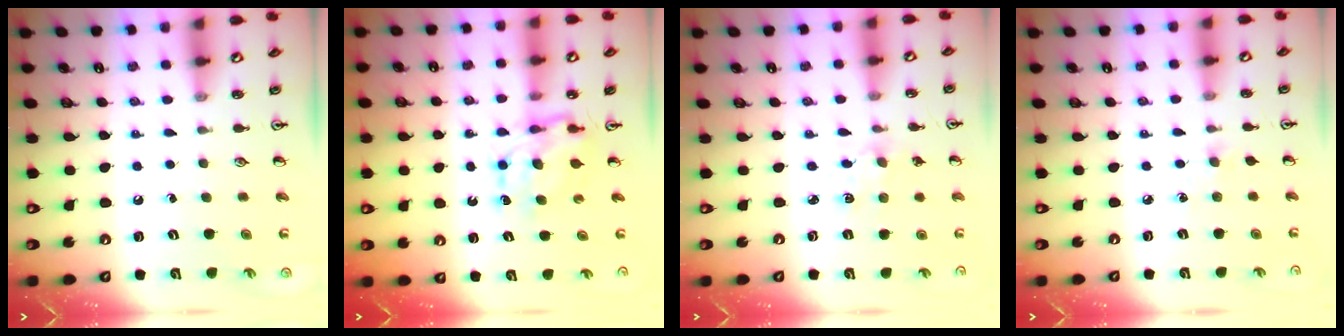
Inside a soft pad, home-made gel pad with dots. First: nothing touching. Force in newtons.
{"total": 7.3, "press": 7.3, "slide": 0.3}
{"total": 3.2, "press": 3.2, "slide": 0.4}
{"total": 4.2, "press": 4.1, "slide": 0.6}